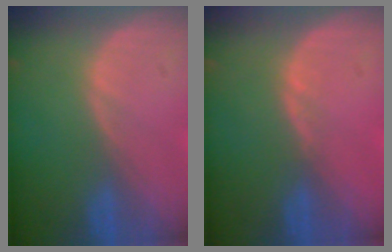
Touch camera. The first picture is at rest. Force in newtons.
{"total": 0.7, "press": 0.7, "slide": 0.2}